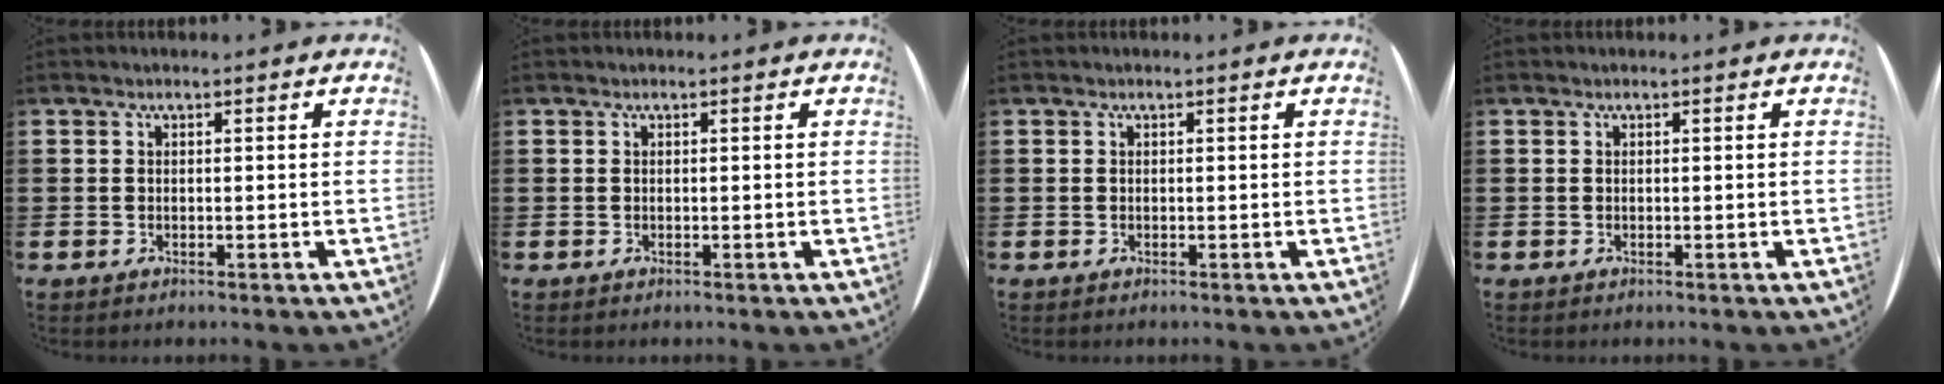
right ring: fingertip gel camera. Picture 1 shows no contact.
{"total": 0.0}
{"total": 0.0}
{"total": 0.0}